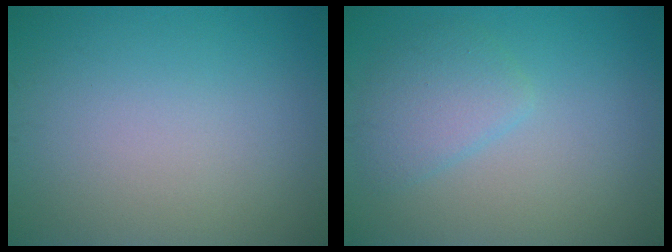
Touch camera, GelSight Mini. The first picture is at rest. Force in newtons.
{"total": 2.7, "press": 2.7, "slide": 0.2}